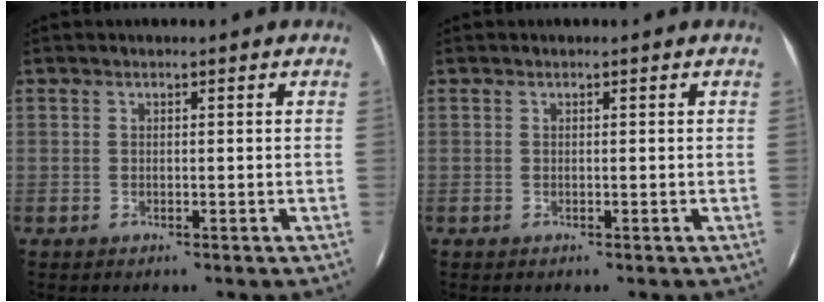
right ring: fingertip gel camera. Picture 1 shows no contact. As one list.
[{"total": 0.0}]